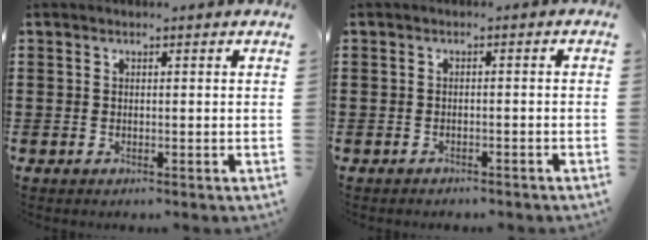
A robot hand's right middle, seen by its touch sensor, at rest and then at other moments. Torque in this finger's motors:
{"motor_torque": [-0.02, -0.02, 0.04, -0.01]}